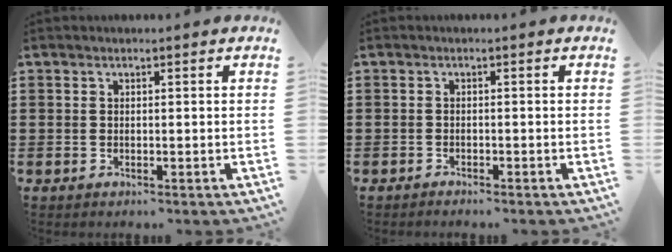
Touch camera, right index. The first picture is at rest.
{"total": 0.8, "force": [-0.8, 0.1, 0.1], "torque": [-0.003, 0.001, -0.018]}